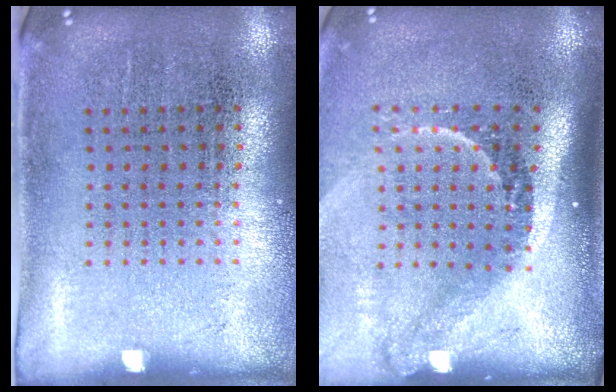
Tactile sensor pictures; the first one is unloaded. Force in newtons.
{"total": 2.2, "press": 1.5, "slide": 1.7}